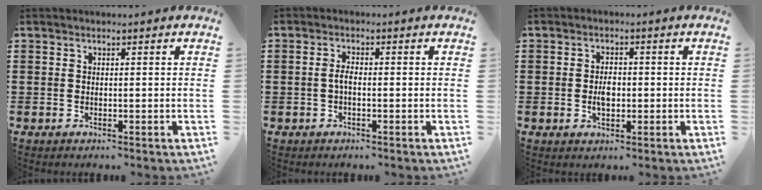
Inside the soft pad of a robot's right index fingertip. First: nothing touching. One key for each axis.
{"total": 2.0, "fx": -0.5, "fy": 0.6, "fz": 1.9, "tx": -0.042, "ty": -0.001, "tz": -0.012}
{"total": 2.8, "fx": -0.3, "fy": 1.6, "fz": 2.3, "tx": -0.034, "ty": 0.001, "tz": -0.007}